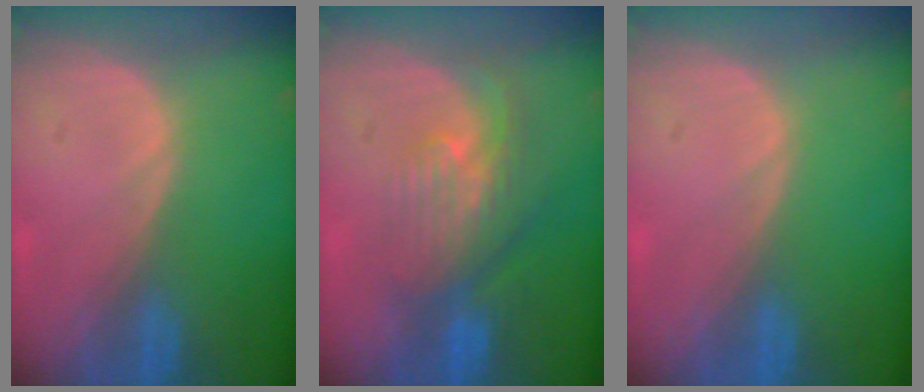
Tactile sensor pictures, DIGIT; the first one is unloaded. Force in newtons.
{"total": 8.0, "press": 7.1, "slide": 3.7}
{"total": 0.0}